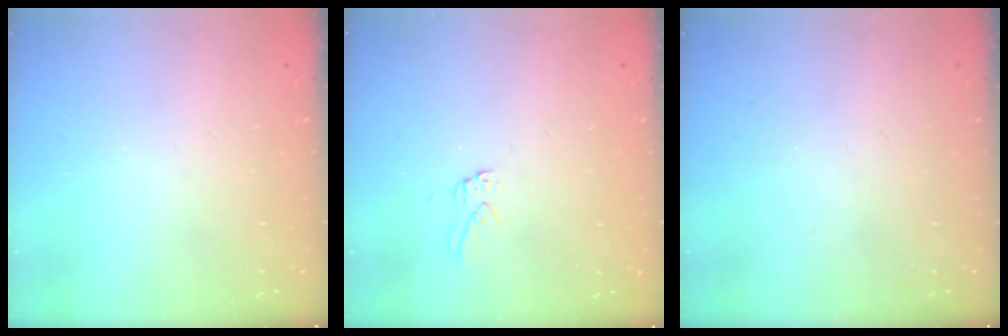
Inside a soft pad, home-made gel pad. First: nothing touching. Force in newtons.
{"total": 2.9, "press": 2.9, "slide": 0.2}
{"total": 0.0}